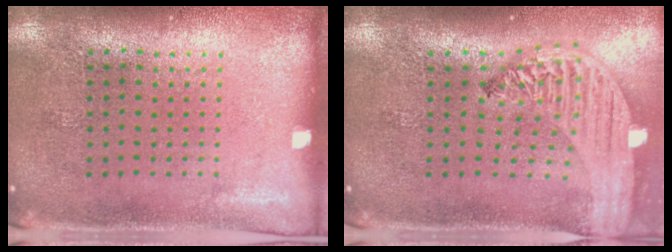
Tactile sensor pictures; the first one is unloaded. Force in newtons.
{"total": 2.6, "press": 2.1, "slide": 1.6}